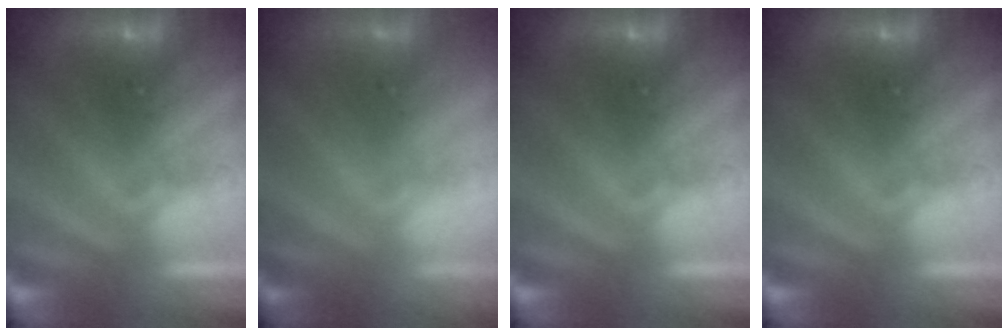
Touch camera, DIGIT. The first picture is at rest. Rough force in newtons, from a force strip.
{"total": 2.3}
{"total": 0.0}
{"total": 0.0}